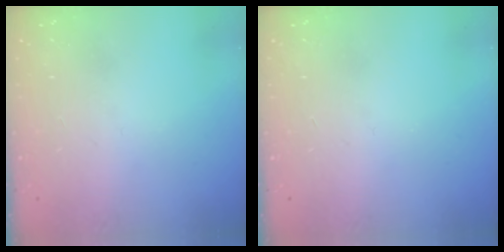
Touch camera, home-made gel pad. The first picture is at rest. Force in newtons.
{"total": 0.0}